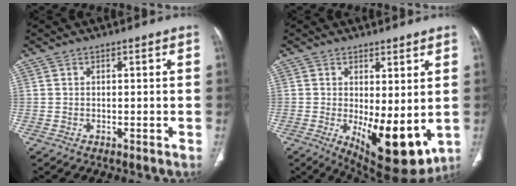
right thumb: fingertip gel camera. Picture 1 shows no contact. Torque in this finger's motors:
{"motor_torque": [1.08, 2.74, -0.02, 0.14, 0.36]}